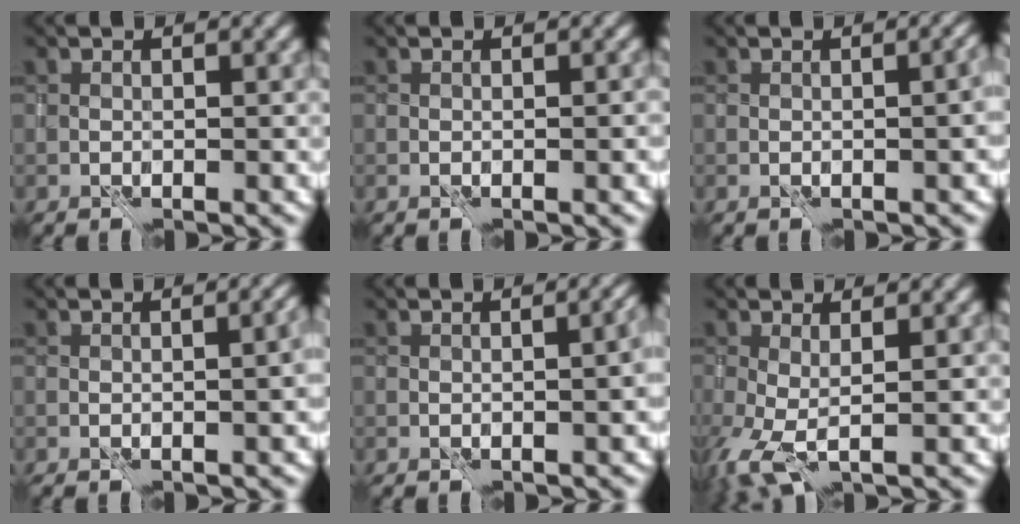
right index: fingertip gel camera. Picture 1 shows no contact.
{"total": 0.7, "force": [-0.3, 0.0, 0.7], "torque": [-0.006, 0.004, -0.001]}
{"total": 4.4, "force": [-0.7, 2.1, 3.9], "torque": [-0.014, 0.004, 0.002]}
{"total": 5.0, "force": [-0.8, 2.4, 4.4], "torque": [-0.020, 0.002, 0.000]}
{"total": 5.8, "force": [-0.8, 2.8, 5.0], "torque": [-0.019, 0.000, 0.000]}
{"total": 3.0, "force": [-0.4, 1.1, 2.7], "torque": [-0.073, -0.010, -0.014]}